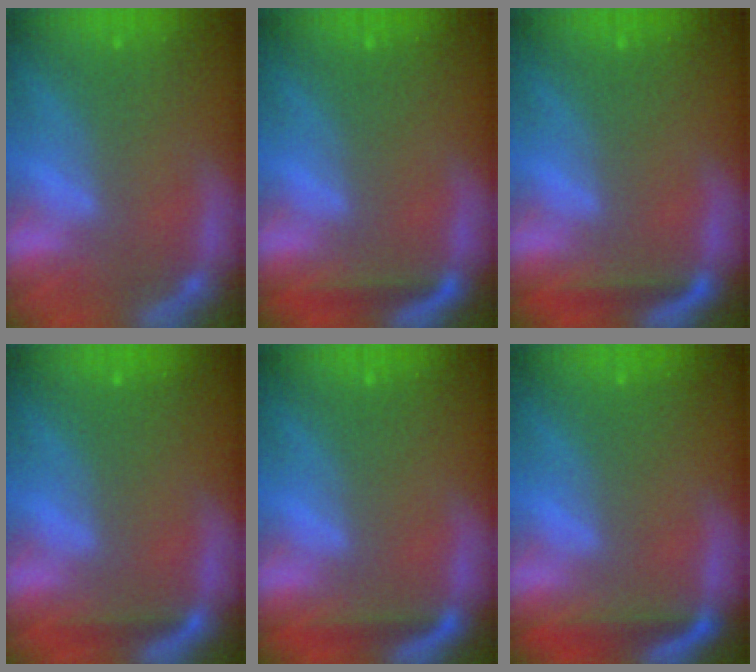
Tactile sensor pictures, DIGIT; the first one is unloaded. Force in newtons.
{"total": 1.9}
{"total": 1.9}
{"total": 1.4}
{"total": 1.9}
{"total": 3.0}